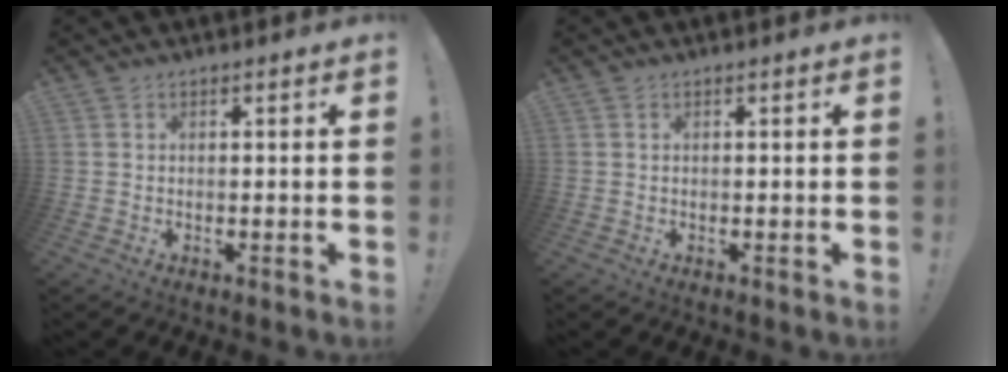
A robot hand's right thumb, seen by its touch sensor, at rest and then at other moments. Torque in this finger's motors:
{"motor_torque": [0.00, 0.12, 0.15, -0.09, -0.07]}